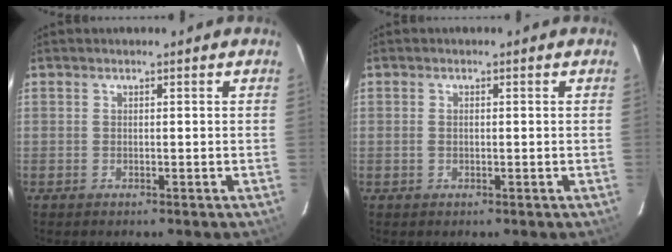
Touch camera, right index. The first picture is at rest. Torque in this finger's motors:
{"motor_torque": [0.21, 0.21, -0.02, 0.00]}